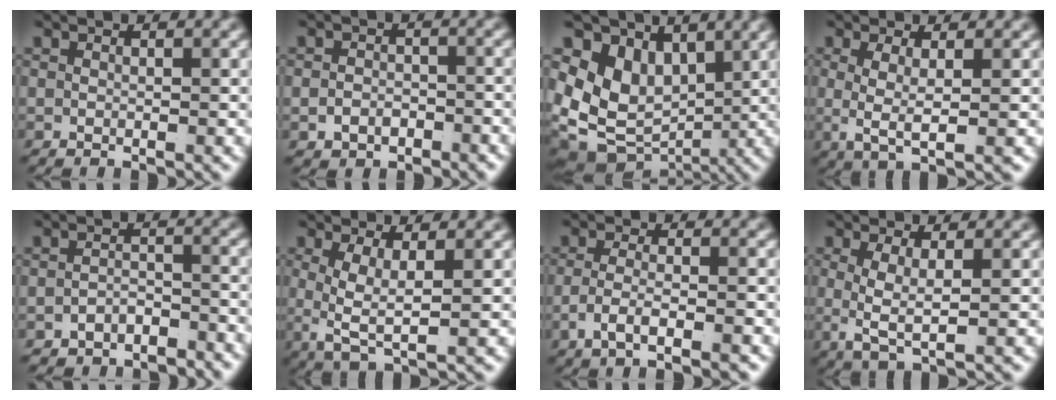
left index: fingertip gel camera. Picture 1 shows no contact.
{"total": 2.3, "force": [-1.6, 1.5, 0.4], "torque": [-0.005, -0.013, -0.022]}
{"total": 13.5, "force": [-0.9, 11.6, 6.9], "torque": [-0.171, -0.063, 0.001]}
{"total": 4.1, "force": [0.2, 1.3, 3.9], "torque": [-0.078, -0.015, 0.012]}
{"total": 3.2, "force": [-2.9, 1.1, 0.4], "torque": [0.005, -0.012, -0.049]}
{"total": 4.4, "force": [0.1, 1.7, 4.0], "torque": [-0.089, -0.025, 0.016]}
{"total": 3.3, "force": [-2.1, 0.5, 2.5], "torque": [-0.049, -0.016, -0.031]}
{"total": 3.9, "force": [0.1, 1.4, 3.7], "torque": [-0.082, -0.021, 0.014]}